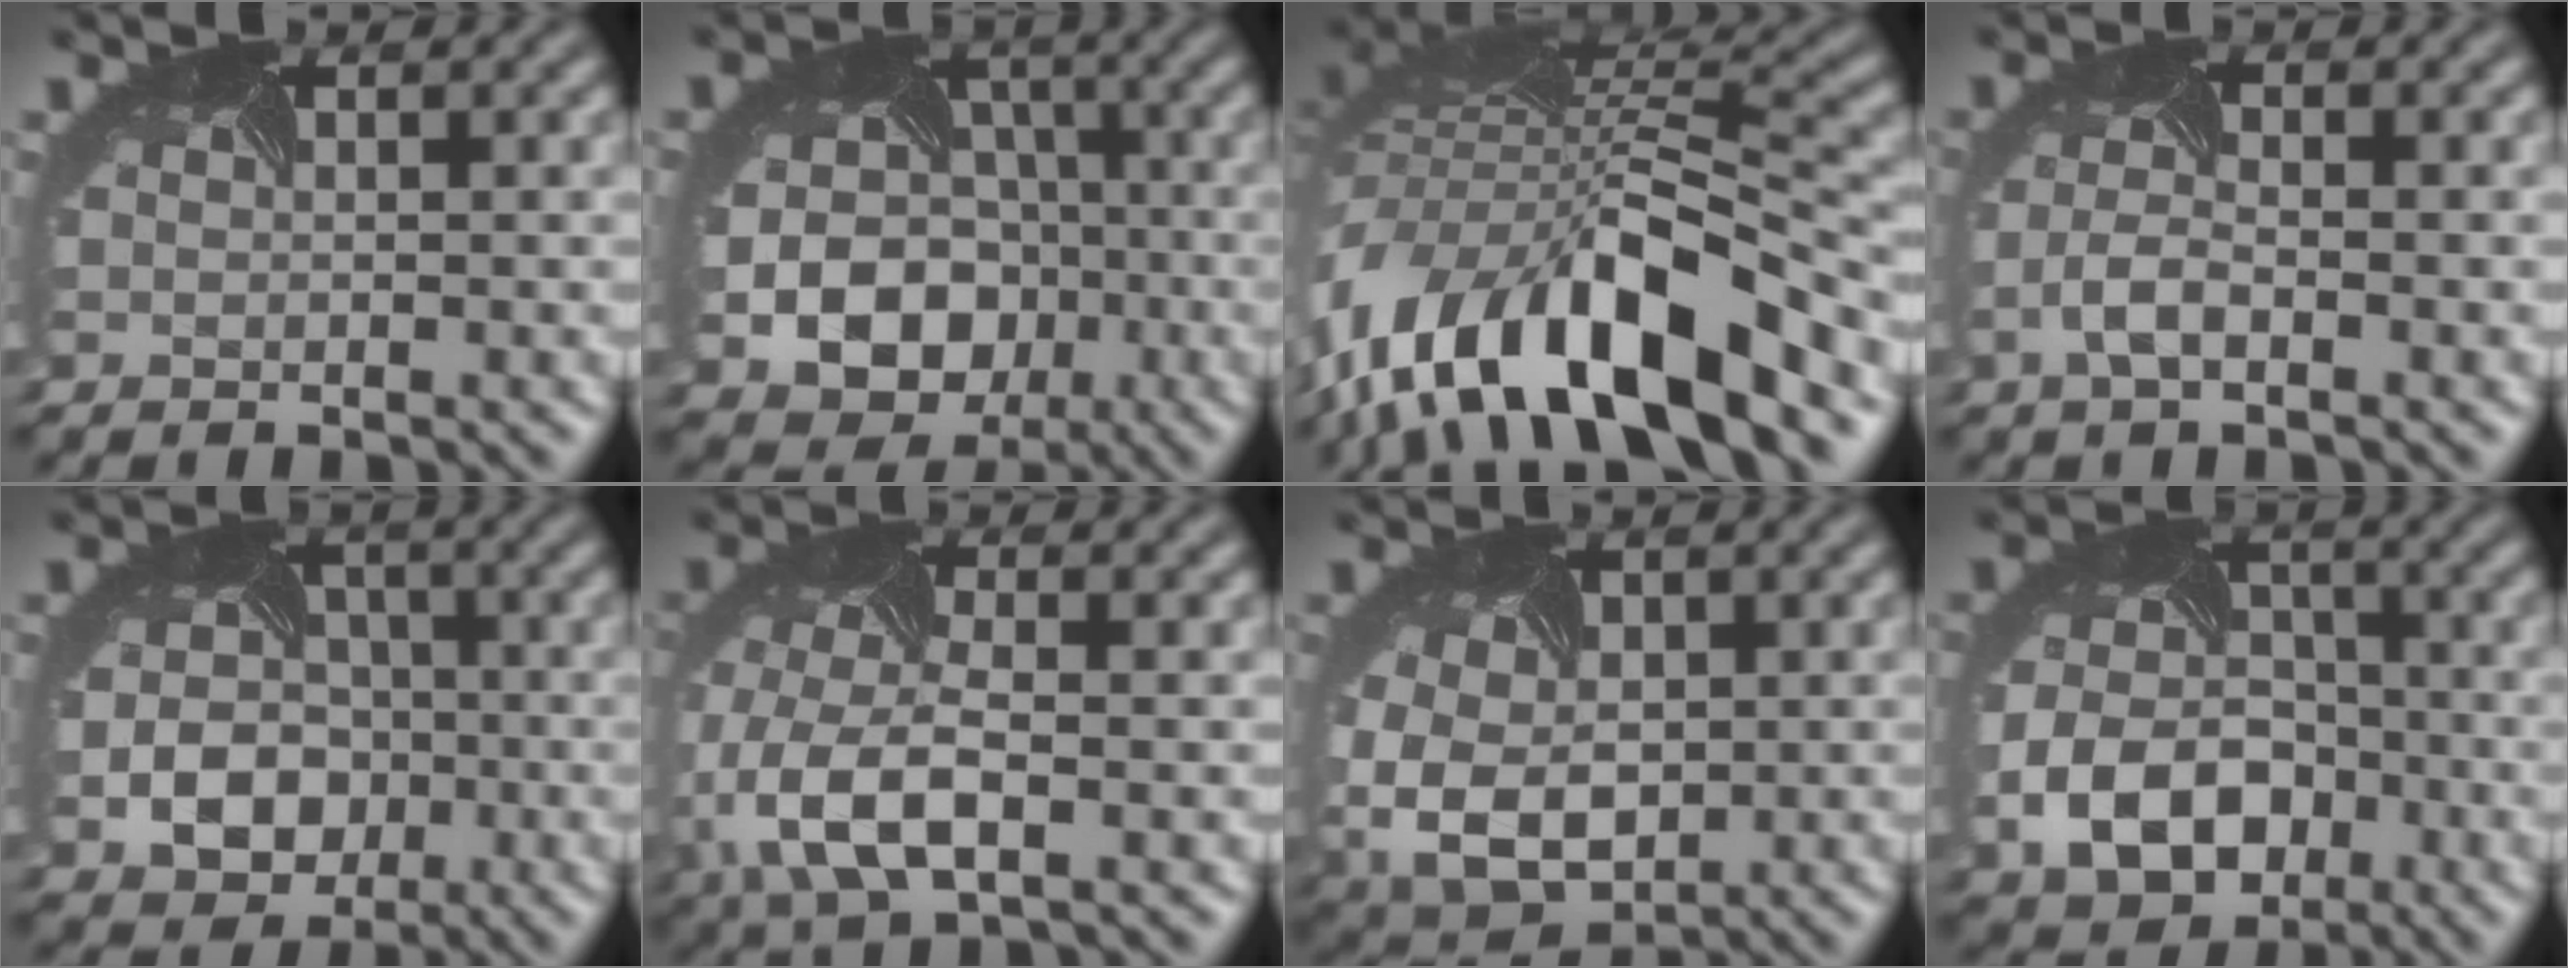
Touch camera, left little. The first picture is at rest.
{"total": 11.2, "force": [-3.6, 9.4, 4.8], "torque": [-0.072, -0.035, -0.066]}
{"total": 13.8, "force": [-6.8, 5.3, 10.8], "torque": [-0.194, 0.014, -0.114]}
{"total": 2.3, "force": [-1.3, 0.8, 1.8], "torque": [-0.051, -0.004, -0.028]}
{"total": 5.9, "force": [-1.8, 4.8, 3.0], "torque": [-0.059, -0.018, -0.025]}
{"total": 6.4, "force": [-2.0, 3.2, 5.2], "torque": [-0.129, -0.010, -0.039]}
{"total": 7.3, "force": [-1.3, 5.3, 4.9], "torque": [-0.129, -0.035, -0.002]}
{"total": 6.6, "force": [-2.7, 4.7, 3.7], "torque": [-0.080, -0.018, -0.041]}